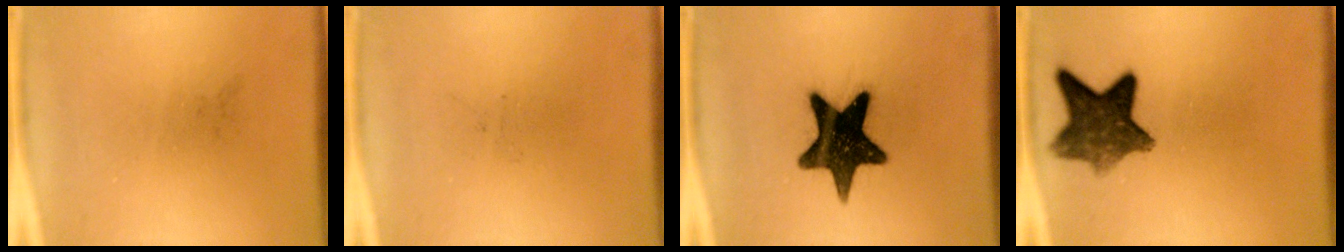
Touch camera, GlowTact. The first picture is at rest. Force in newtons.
{"total": 0.0}
{"total": 16.2}
{"total": 9.2}